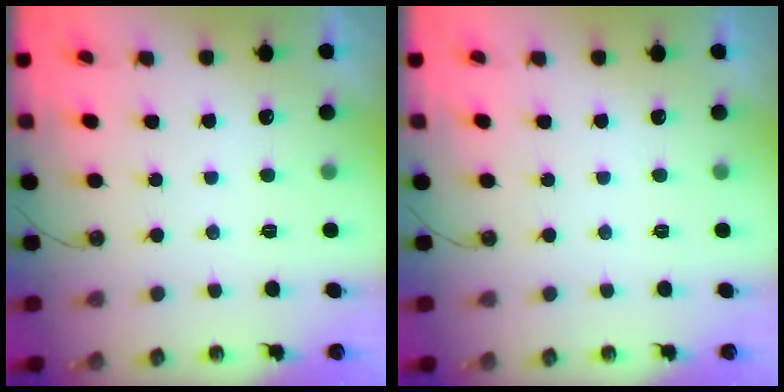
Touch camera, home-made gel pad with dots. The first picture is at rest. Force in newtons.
{"total": 0.0}